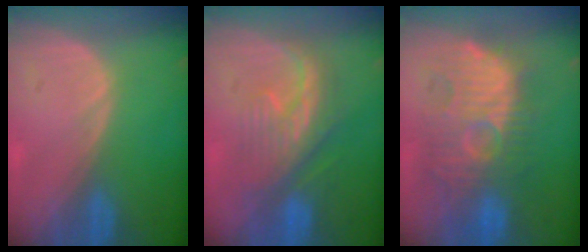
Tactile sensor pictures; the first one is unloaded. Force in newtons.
{"total": 7.9, "press": 7.9, "slide": 1.0}
{"total": 11.2, "press": 11.0, "slide": 2.0}